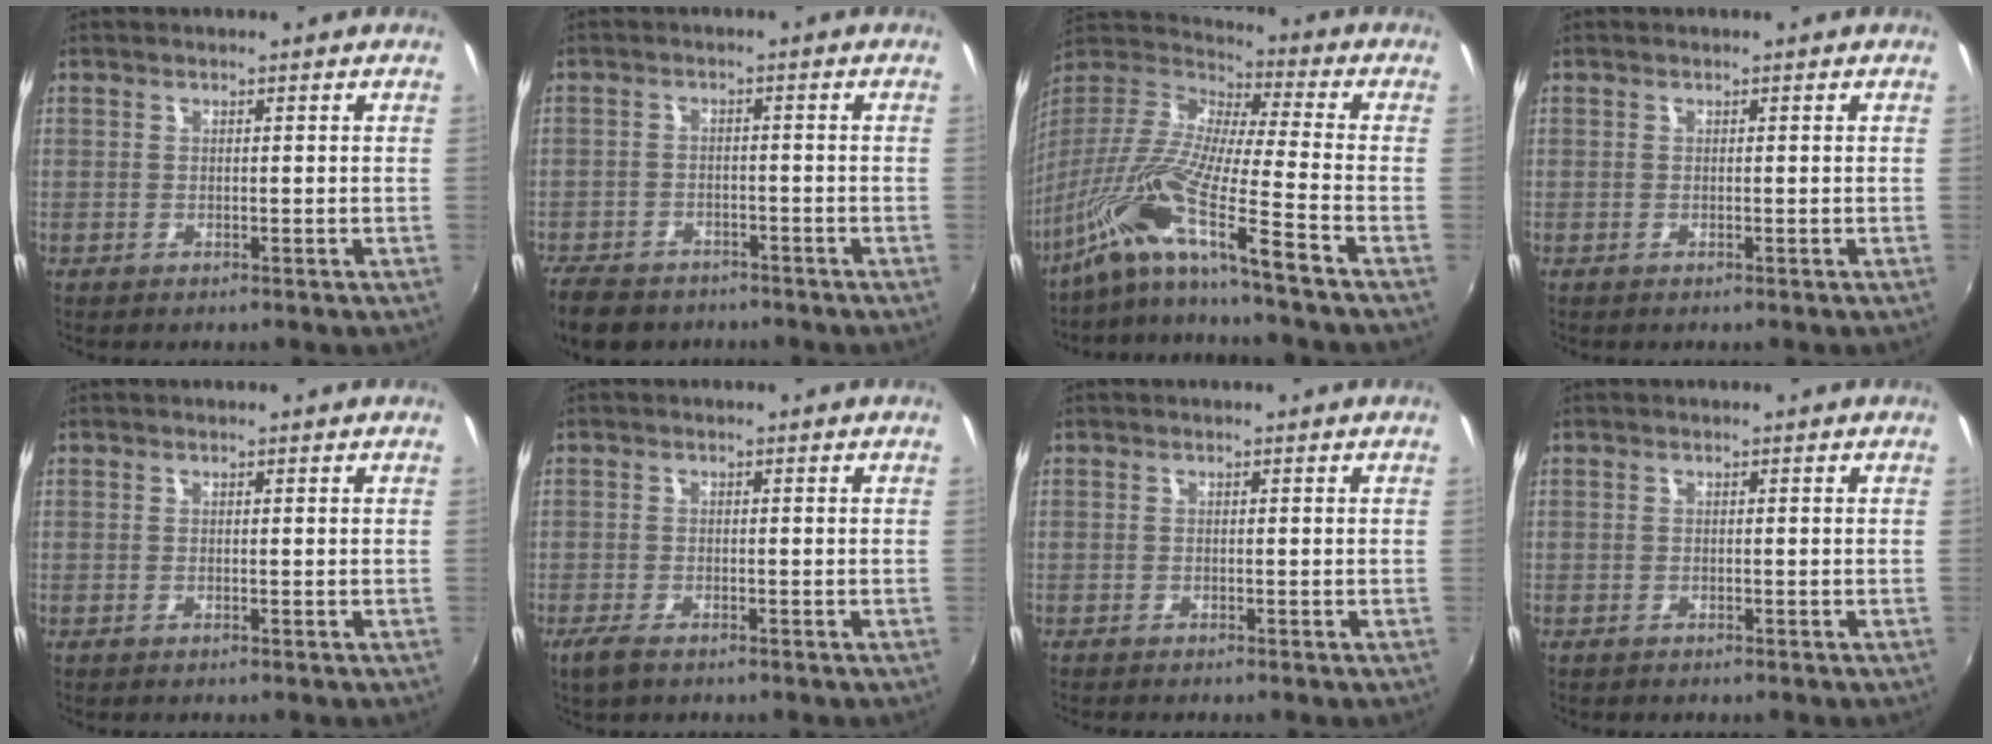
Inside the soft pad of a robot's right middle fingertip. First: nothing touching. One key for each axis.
{"total": 10.9, "fx": -8.4, "fy": 5.7, "fz": 4.0, "tx": -0.116, "ty": -0.016, "tz": -0.139}
{"total": 16.7, "fx": -12.0, "fy": -1.9, "fz": 11.4, "tx": -0.198, "ty": -0.034, "tz": -0.233}
{"total": 0.0}
{"total": 0.0}
{"total": 3.4, "fx": -2.4, "fy": 1.3, "fz": 2.0, "tx": -0.049, "ty": -0.011, "tz": -0.046}
{"total": 0.8, "fx": -0.8, "fy": 0.1, "fz": 0.2, "tx": -0.006, "ty": -0.006, "tz": -0.016}
{"total": 0.9, "fx": -0.7, "fy": 0.5, "fz": 0.2, "tx": -0.009, "ty": -0.002, "tz": -0.011}